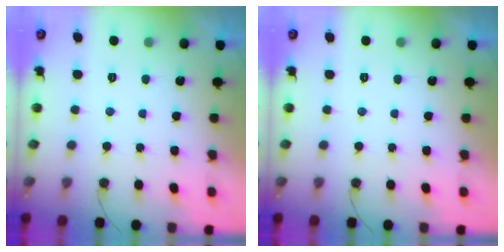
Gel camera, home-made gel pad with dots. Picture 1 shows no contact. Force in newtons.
{"total": 0.0}